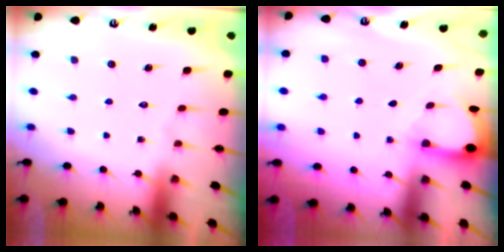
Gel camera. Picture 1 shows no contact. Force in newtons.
{"total": 2.8, "press": 2.8, "slide": 0.3}